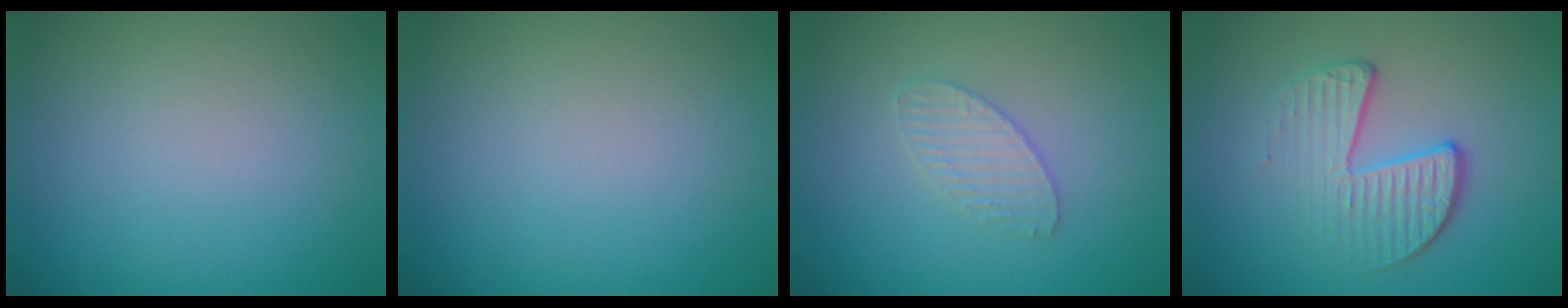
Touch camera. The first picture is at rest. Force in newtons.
{"total": 0.0}
{"total": 2.0, "press": 2.0, "slide": 0.1}
{"total": 4.0, "press": 2.8, "slide": 2.9}